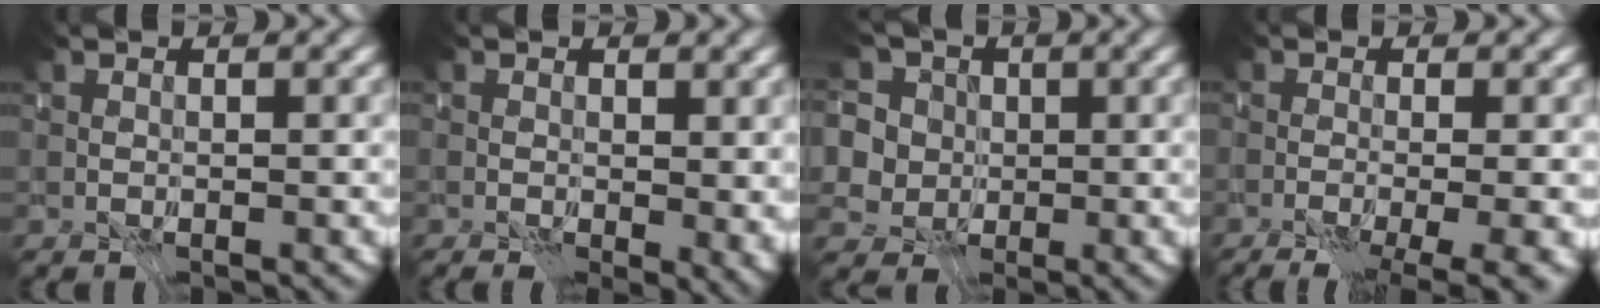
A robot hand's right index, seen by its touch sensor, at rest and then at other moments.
{"total": 3.6, "force": [0.5, 2.4, 2.7], "torque": [-0.039, -0.021, 0.014]}
{"total": 8.4, "force": [3.2, 6.3, 4.6], "torque": [-0.100, 0.026, 0.024]}
{"total": 7.8, "force": [-3.8, 2.7, 6.2], "torque": [-0.078, -0.028, -0.031]}